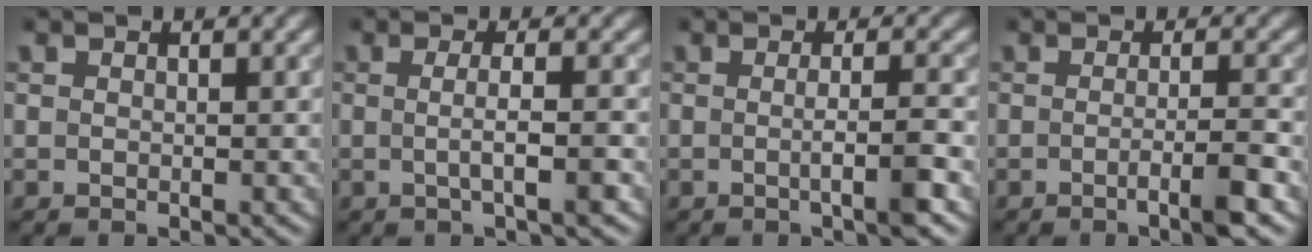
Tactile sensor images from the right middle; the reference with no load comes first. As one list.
[{"total": 2.9, "force": [-0.2, 0.6, 2.8], "torque": [-0.042, -0.004, -0.007]}, {"total": 3.1, "force": [-0.5, 0.5, 3.0], "torque": [-0.041, -0.001, -0.013]}, {"total": 3.1, "force": [-1.0, 0.5, 2.9], "torque": [-0.041, 0.001, -0.023]}]